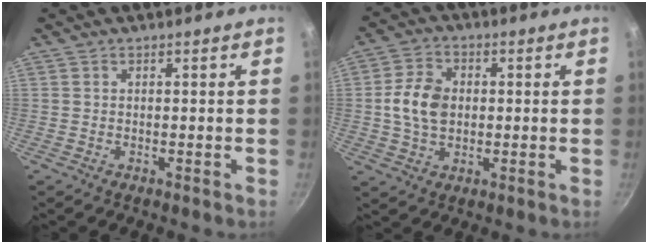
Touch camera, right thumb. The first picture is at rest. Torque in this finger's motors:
{"motor_torque": [0.60, 0.63, 0.26, -0.19, 0.42]}